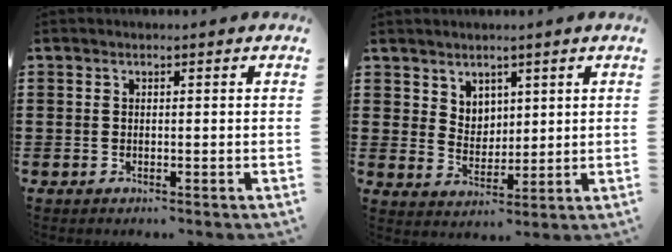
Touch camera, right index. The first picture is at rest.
{"total": 4.4, "force": [3.2, 3.0, 0.4], "torque": [-0.016, -0.001, 0.058]}